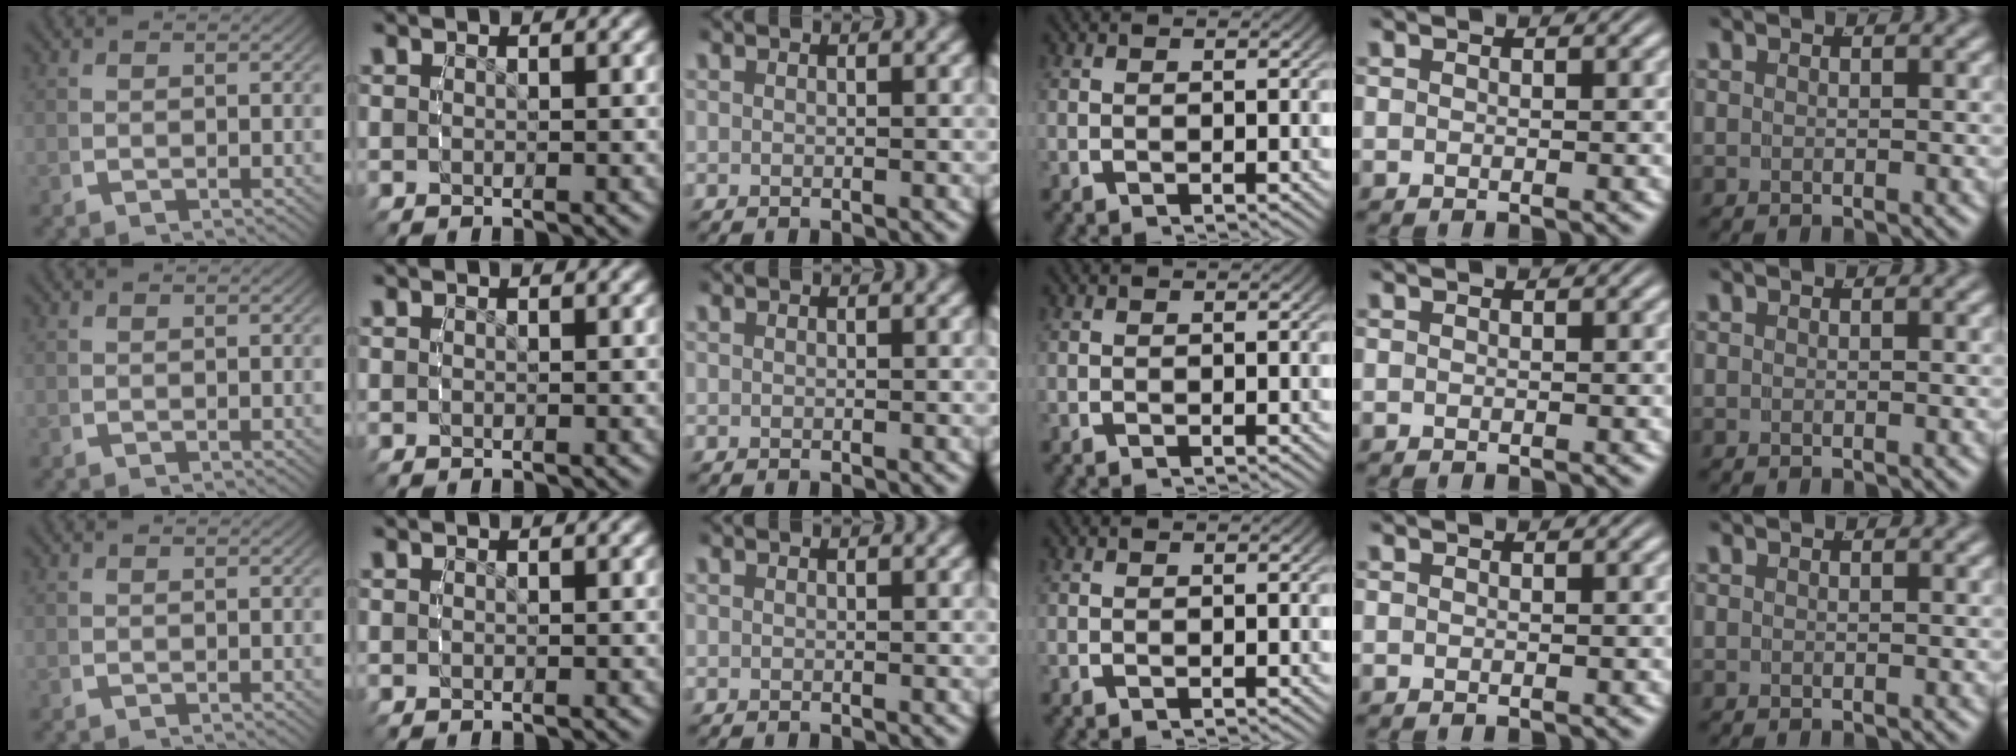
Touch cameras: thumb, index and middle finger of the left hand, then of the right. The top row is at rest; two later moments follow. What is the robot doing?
{"motion": "reach", "object": "toothpaste"}